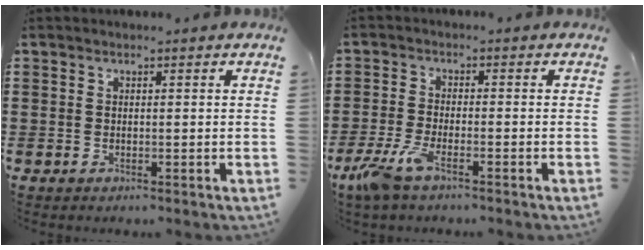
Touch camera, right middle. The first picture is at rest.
{"total": 5.1, "force": [-3.2, 1.1, 3.8], "torque": [-0.096, -0.012, -0.066]}